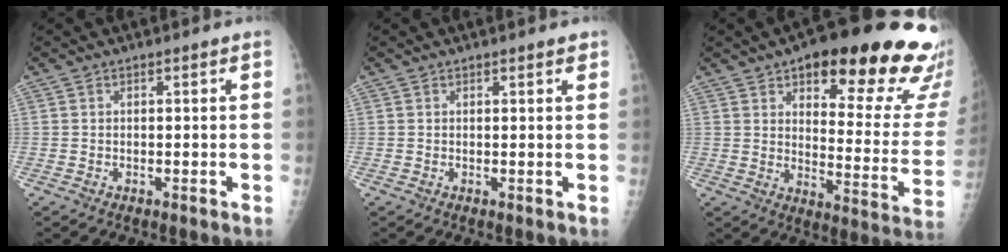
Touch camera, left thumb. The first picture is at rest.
{"total": 1.3, "force": [0.9, 0.3, 0.8], "torque": [-0.010, -0.003, 0.010]}
{"total": 27.0, "force": [16.3, 8.9, 19.7], "torque": [-0.207, -0.066, 0.210]}